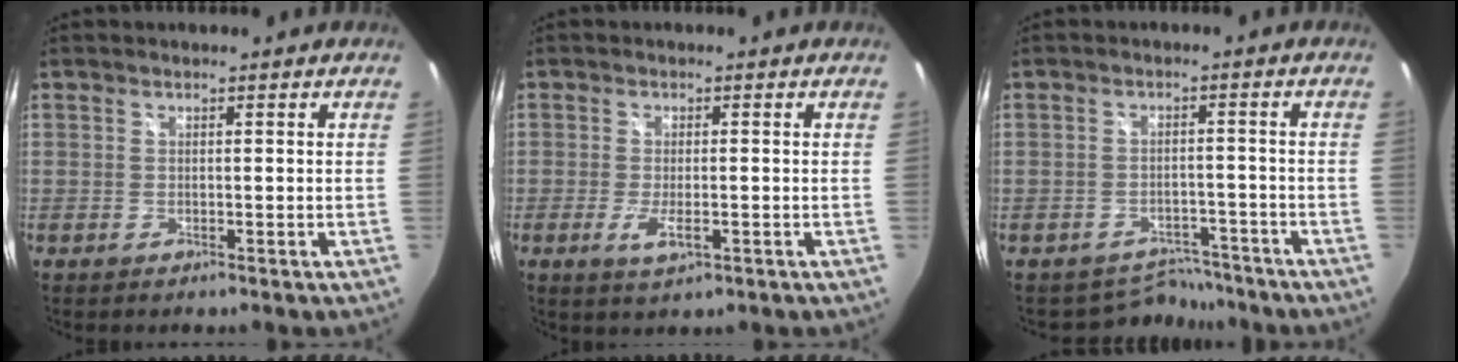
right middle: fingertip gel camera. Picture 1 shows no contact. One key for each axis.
{"total": 4.0, "fx": -1.4, "fy": 1.4, "fz": 3.4, "tx": -0.069, "ty": -0.009, "tz": -0.023}
{"total": 5.8, "fx": -5.1, "fy": 2.7, "fz": -0.5, "tx": 0.008, "ty": 0.015, "tz": -0.072}